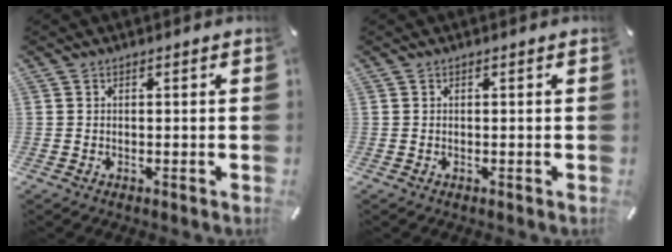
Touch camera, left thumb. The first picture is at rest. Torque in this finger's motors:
{"motor_torque": [0.00, 0.00, -0.01, -0.01, 0.00]}